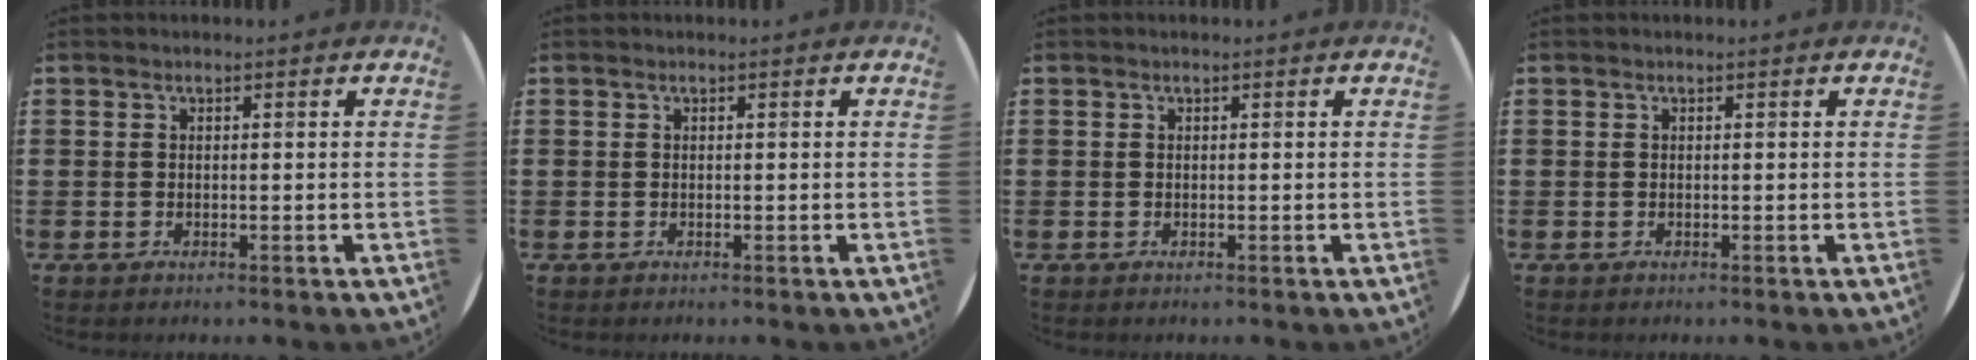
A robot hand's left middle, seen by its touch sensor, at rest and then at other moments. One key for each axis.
{"total": 0.0}
{"total": 0.0}
{"total": 0.0}